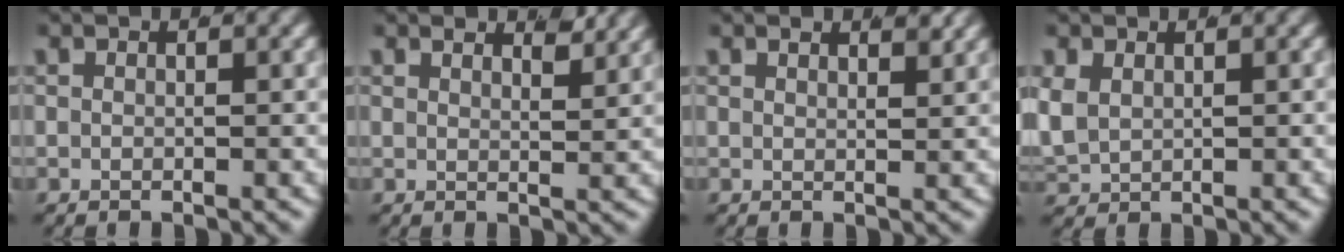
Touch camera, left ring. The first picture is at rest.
{"total": 2.3, "force": [2.2, -0.2, 0.9], "torque": [-0.005, -0.008, 0.038]}
{"total": 1.5, "force": [1.3, -0.2, 0.6], "torque": [-0.003, -0.007, 0.025]}
{"total": 3.0, "force": [0.6, 2.6, 1.4], "torque": [-0.052, -0.013, 0.025]}